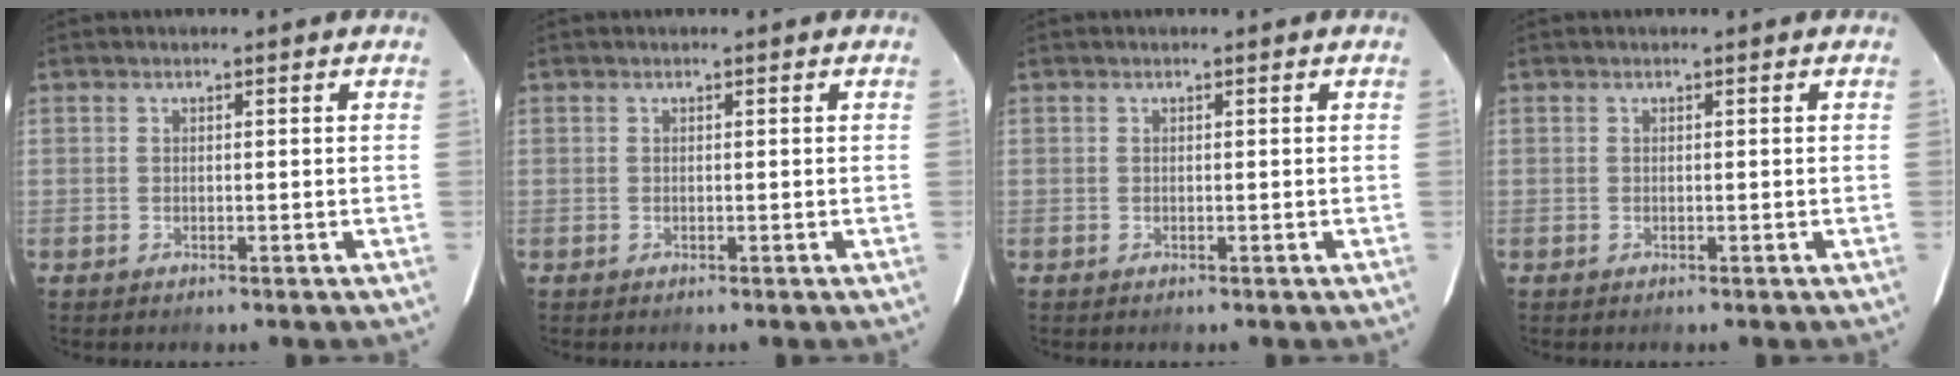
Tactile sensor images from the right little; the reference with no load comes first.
{"total": 0.0}
{"total": 0.0}
{"total": 0.0}